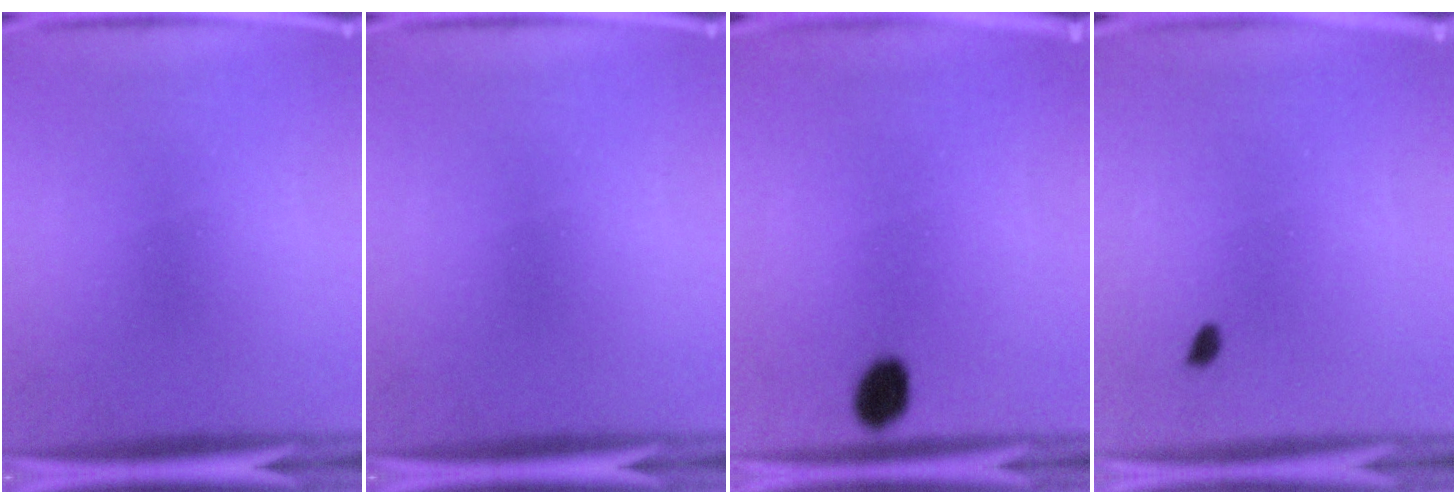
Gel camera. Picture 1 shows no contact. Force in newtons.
{"total": 0.0}
{"total": 2.3}
{"total": 0.9}